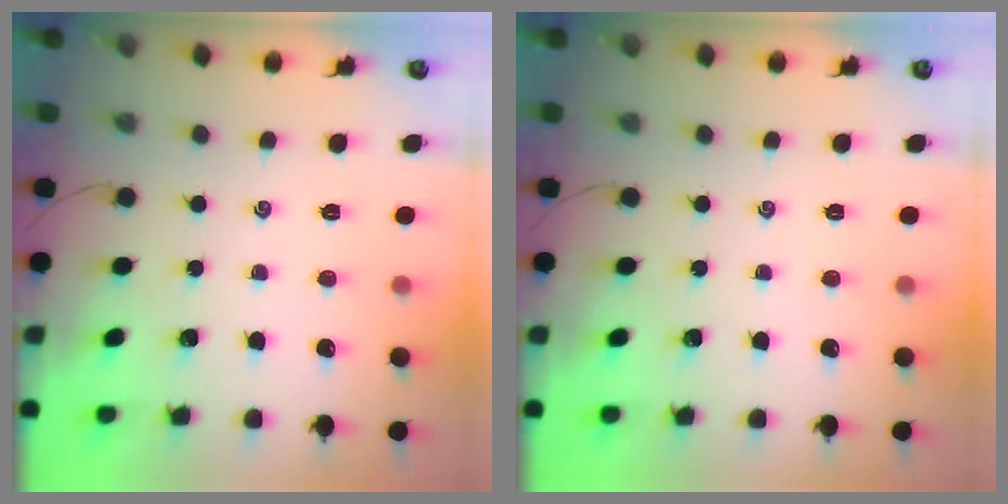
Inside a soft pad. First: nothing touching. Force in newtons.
{"total": 0.0}